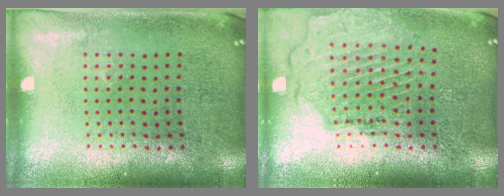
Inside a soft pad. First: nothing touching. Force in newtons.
{"total": 1.6, "press": 1.6, "slide": 0.3}